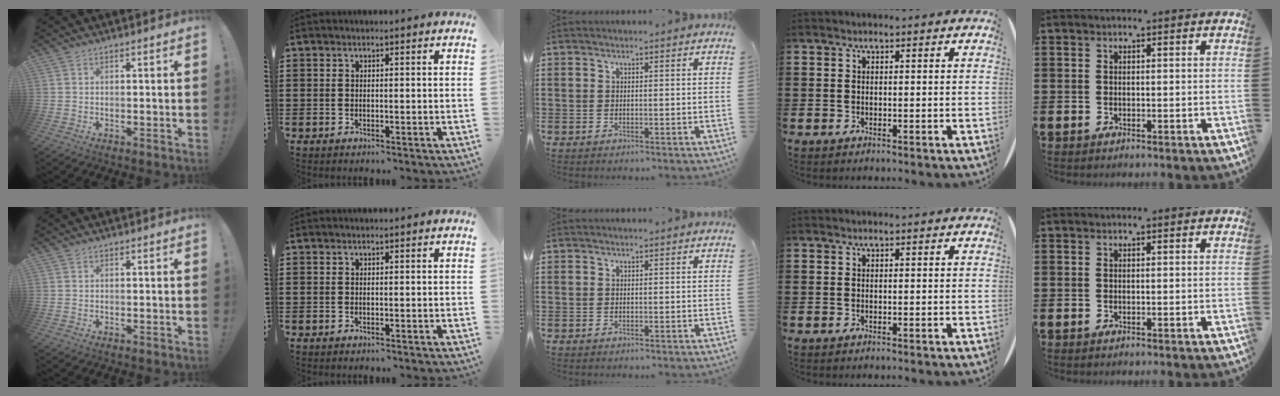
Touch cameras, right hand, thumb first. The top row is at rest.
{}